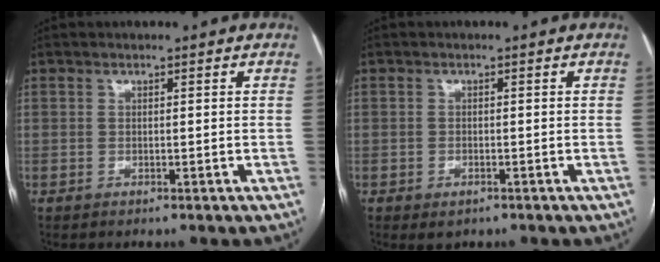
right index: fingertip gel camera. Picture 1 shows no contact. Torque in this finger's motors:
{"motor_torque": [0.33, -0.36, 0.06, 0.00]}